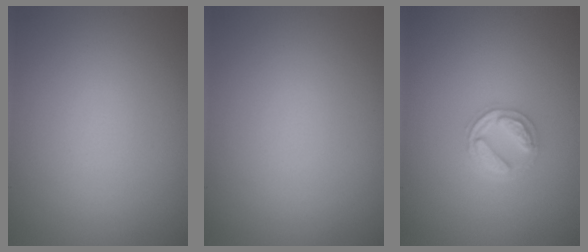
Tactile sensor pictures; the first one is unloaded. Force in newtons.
{"total": 0.0}
{"total": 2.6, "press": 2.5, "slide": 0.5}